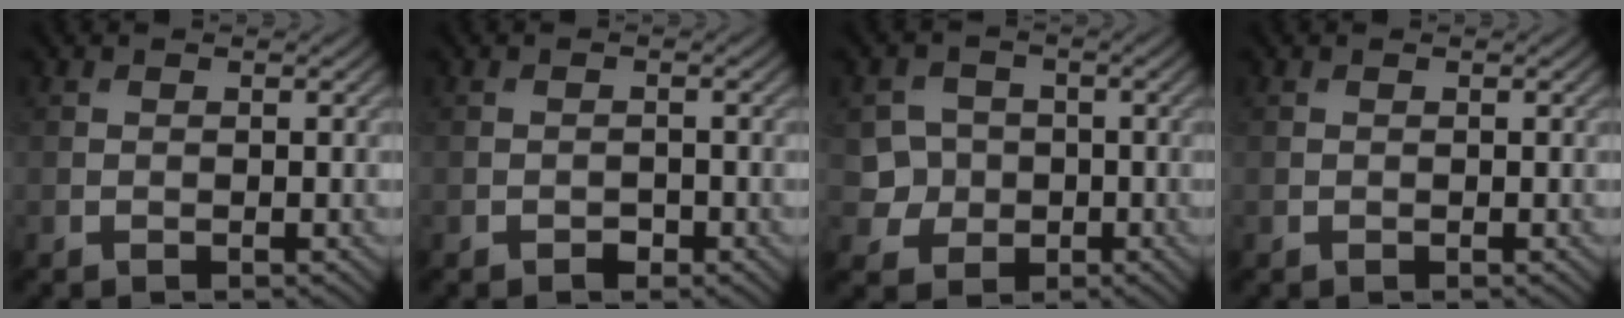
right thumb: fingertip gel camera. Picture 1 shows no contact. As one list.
[{"total": 1.0, "force": [-0.6, 0.6, 0.5], "torque": [-0.005, 0.000, -0.012]}, {"total": 4.7, "force": [-0.7, 4.5, 1.2], "torque": [-0.019, -0.007, -0.034]}, {"total": 0.0}]